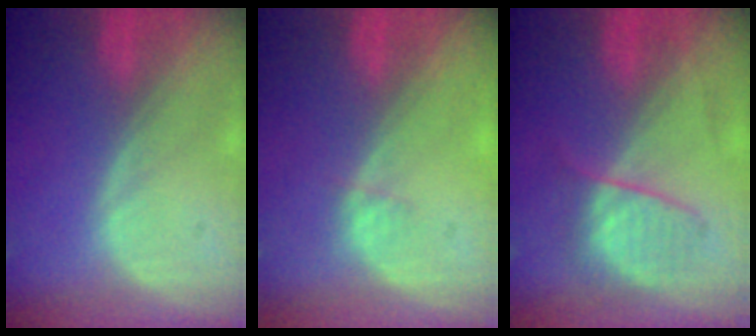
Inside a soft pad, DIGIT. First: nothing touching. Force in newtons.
{"total": 0.8, "press": 0.7, "slide": 0.4}
{"total": 4.4, "press": 4.4, "slide": 0.6}